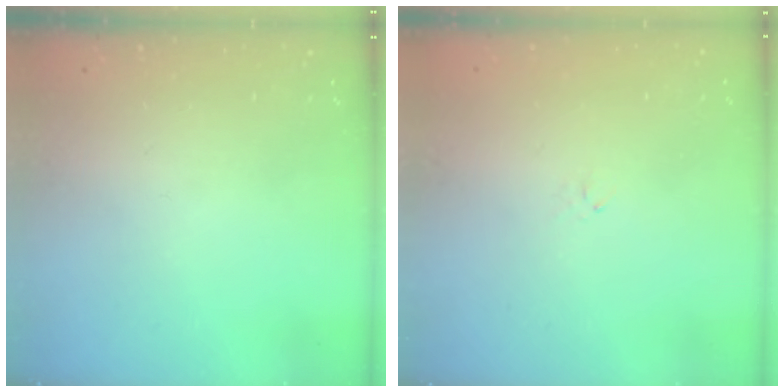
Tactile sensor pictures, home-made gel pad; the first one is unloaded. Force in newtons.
{"total": 0.7, "press": 0.5, "slide": 0.4}